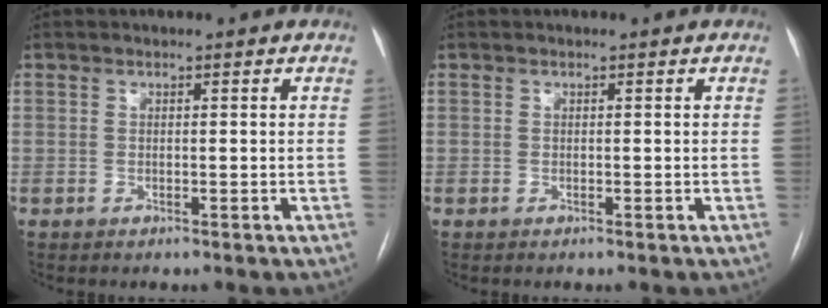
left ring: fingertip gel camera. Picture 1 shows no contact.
{"total": 0.0}